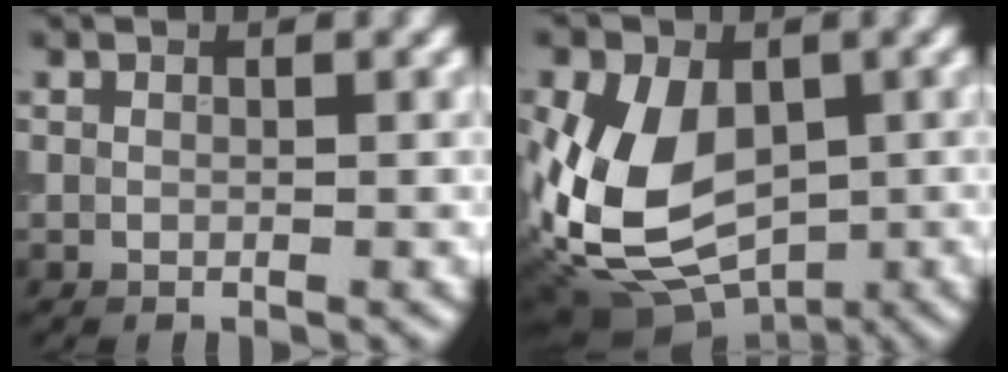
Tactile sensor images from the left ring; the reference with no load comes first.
{"total": 11.2, "force": [-1.1, 8.0, 7.9], "torque": [-0.173, -0.025, -0.014]}